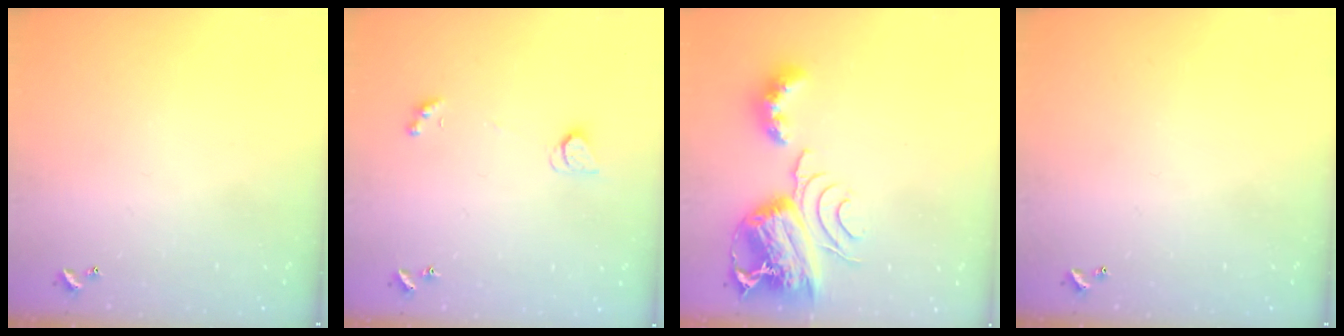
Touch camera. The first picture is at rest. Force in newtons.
{"total": 2.5, "press": 2.5, "slide": 0.5}
{"total": 12.2, "press": 12.1, "slide": 1.4}
{"total": 0.0}